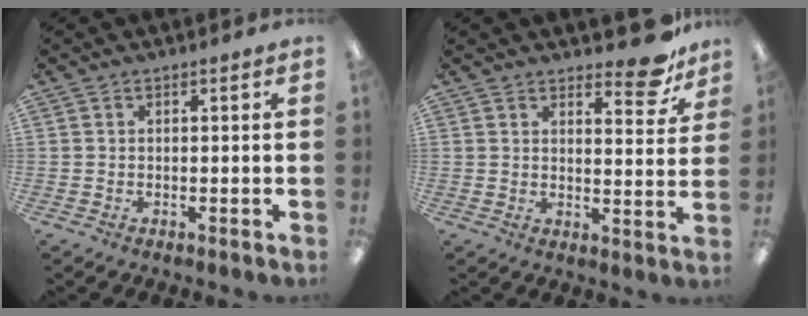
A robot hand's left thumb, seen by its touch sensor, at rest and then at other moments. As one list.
[{"total": 9.5, "force": [7.5, 3.2, 4.9], "torque": [-0.044, -0.054, 0.124]}]